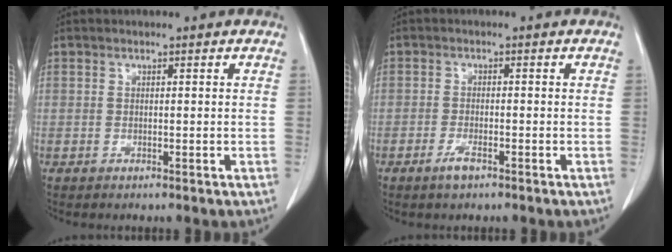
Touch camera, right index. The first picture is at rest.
{"total": 2.2, "force": [-1.4, 0.5, 1.6], "torque": [-0.035, -0.002, -0.026]}